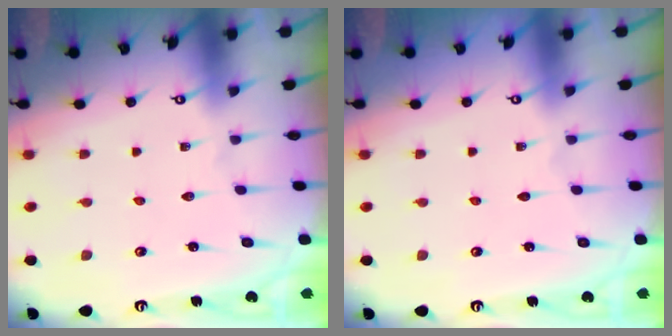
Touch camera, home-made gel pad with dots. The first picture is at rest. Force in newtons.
{"total": 0.0}